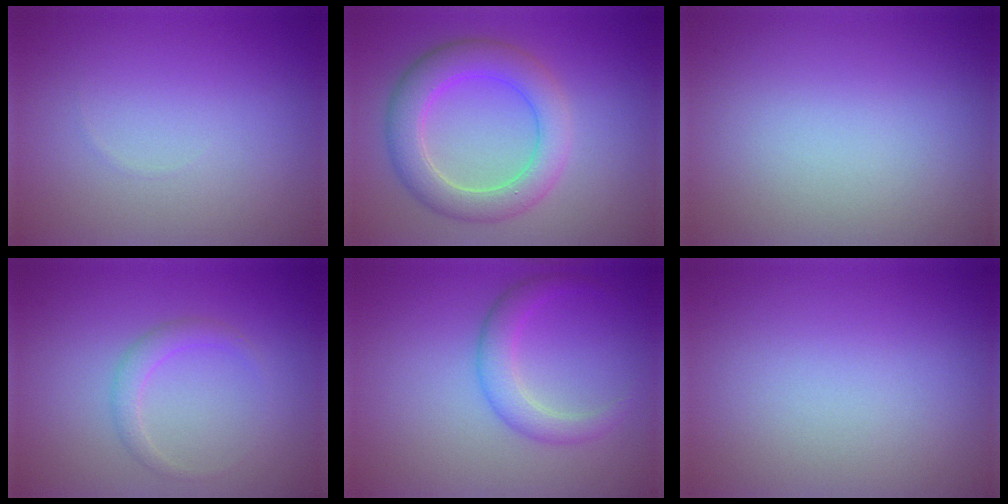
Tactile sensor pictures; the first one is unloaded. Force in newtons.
{"total": 5.3, "press": 5.3, "slide": 0.0}
{"total": 0.0}
{"total": 1.5, "press": 1.5, "slide": 0.1}
{"total": 2.6, "press": 2.6, "slide": 0.1}
{"total": 0.0}